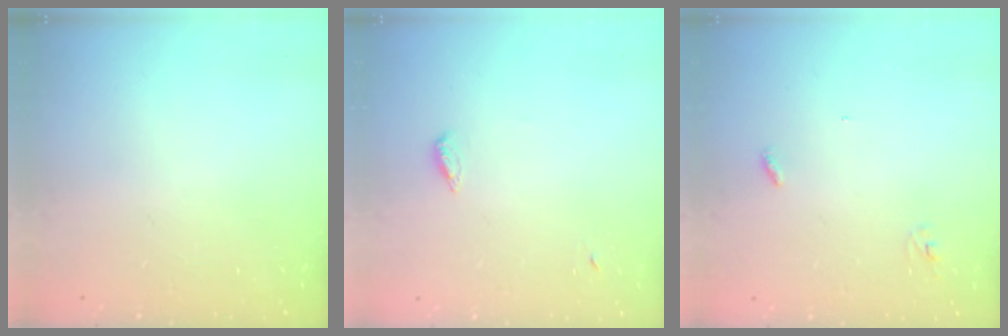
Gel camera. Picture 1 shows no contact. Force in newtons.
{"total": 3.1, "press": 3.0, "slide": 0.7}
{"total": 2.8, "press": 2.8, "slide": 0.3}